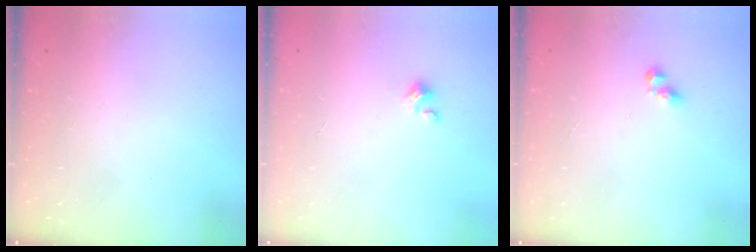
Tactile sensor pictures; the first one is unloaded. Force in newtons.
{"total": 1.5, "press": 1.5, "slide": 0.1}
{"total": 3.9, "press": 3.8, "slide": 0.4}